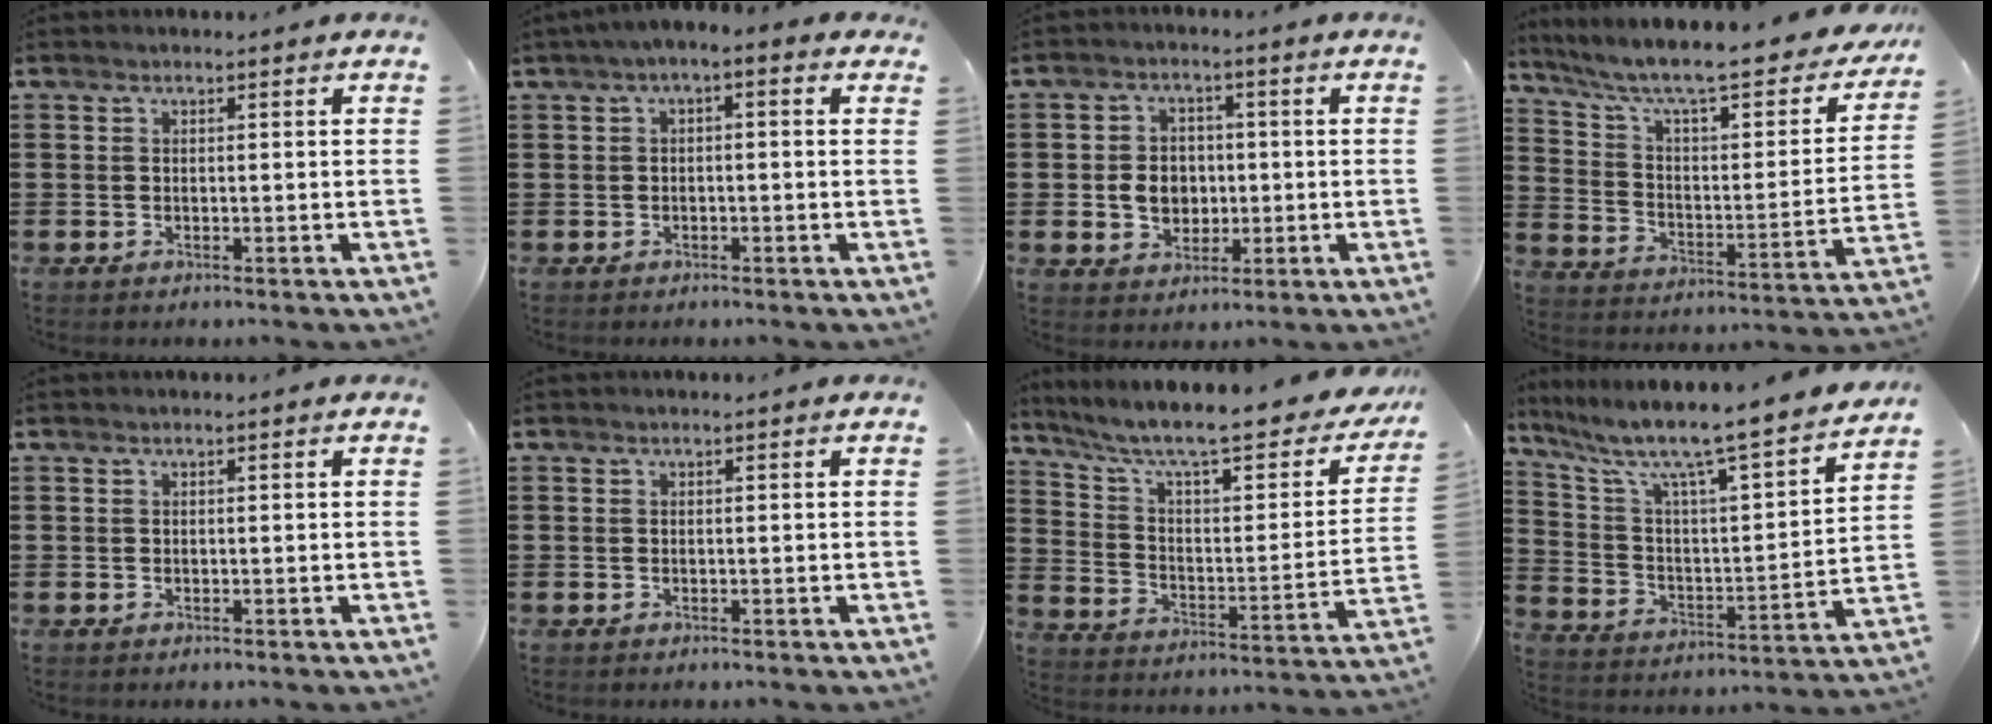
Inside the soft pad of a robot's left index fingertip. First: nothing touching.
{"total": 2.0, "force": [-1.4, 0.5, 1.3], "torque": [-0.030, -0.001, -0.032]}
{"total": 5.2, "force": [-0.4, 4.4, 2.8], "torque": [-0.048, 0.003, -0.013]}
{"total": 8.7, "force": [6.7, 1.3, 5.4], "torque": [-0.122, -0.054, 0.106]}
{"total": 0.0}
{"total": 0.0}
{"total": 9.5, "force": [7.2, 1.5, 6.0], "torque": [-0.135, -0.052, 0.115]}
{"total": 7.9, "force": [6.6, 0.3, 4.3], "torque": [-0.115, -0.059, 0.099]}